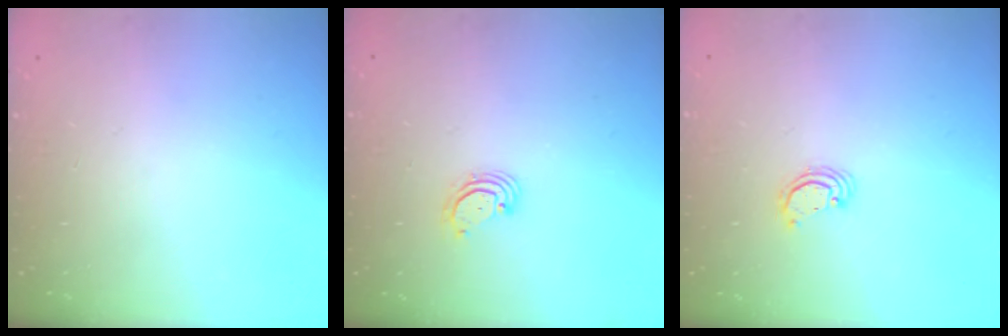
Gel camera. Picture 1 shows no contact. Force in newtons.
{"total": 3.0, "press": 3.0, "slide": 0.3}
{"total": 2.2, "press": 2.2, "slide": 0.2}